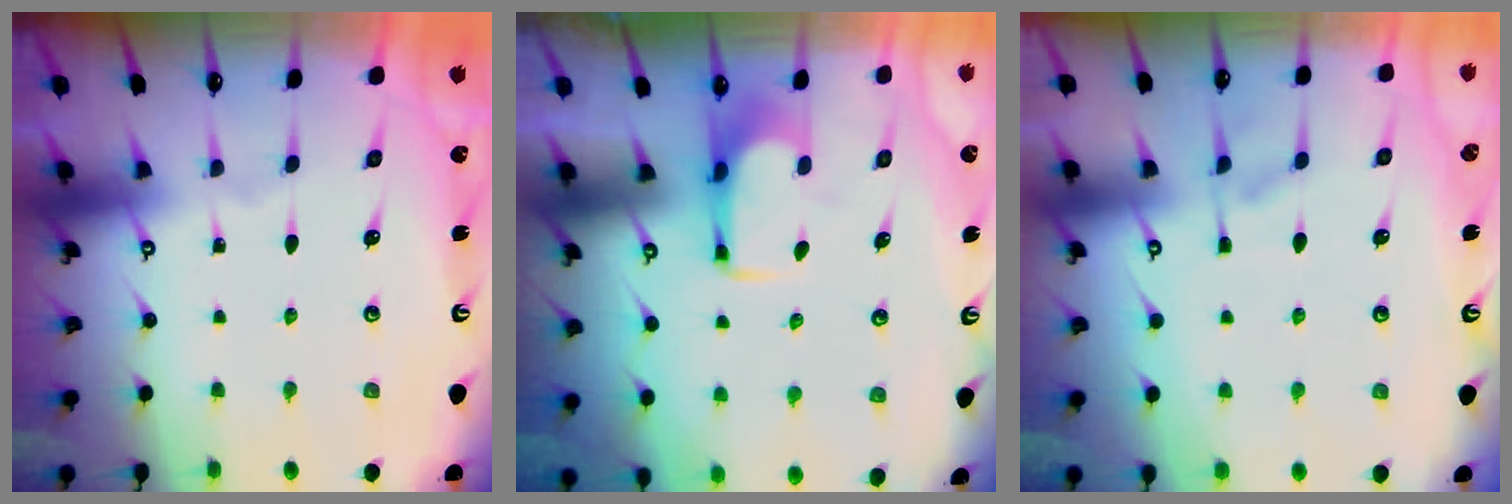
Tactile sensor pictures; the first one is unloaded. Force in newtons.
{"total": 2.0, "press": 2.0, "slide": 0.2}
{"total": 1.2, "press": 0.1, "slide": 1.2}